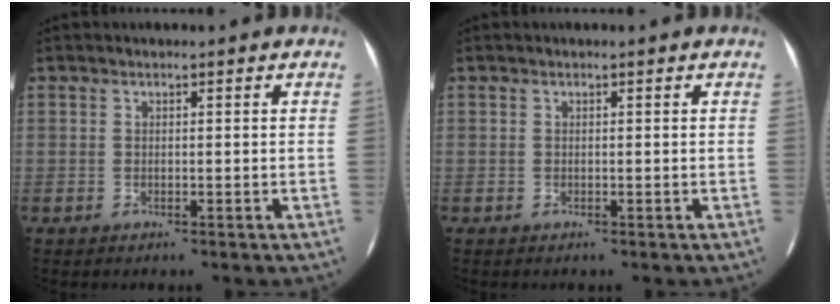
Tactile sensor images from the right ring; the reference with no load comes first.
{"total": 0.0}